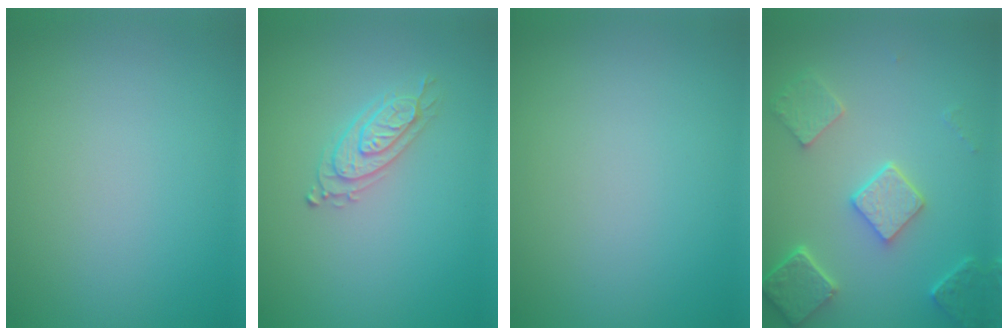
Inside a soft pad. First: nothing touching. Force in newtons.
{"total": 2.1, "press": 2.1, "slide": 0.5}
{"total": 0.0}
{"total": 4.9, "press": 3.8, "slide": 3.1}